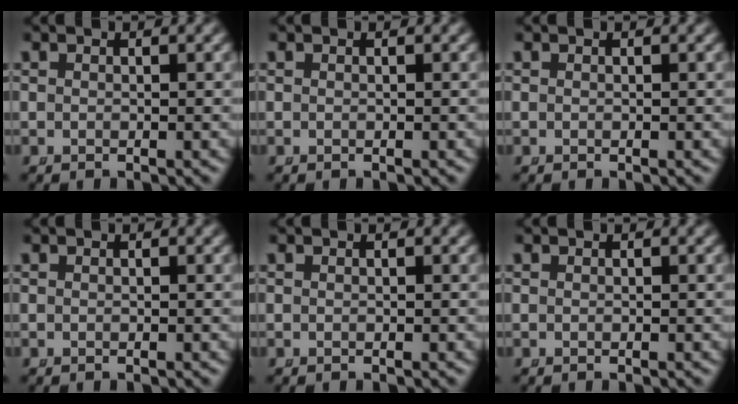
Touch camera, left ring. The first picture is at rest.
{"total": 0.0}
{"total": 0.0}
{"total": 0.0}
{"total": 0.0}
{"total": 0.0}